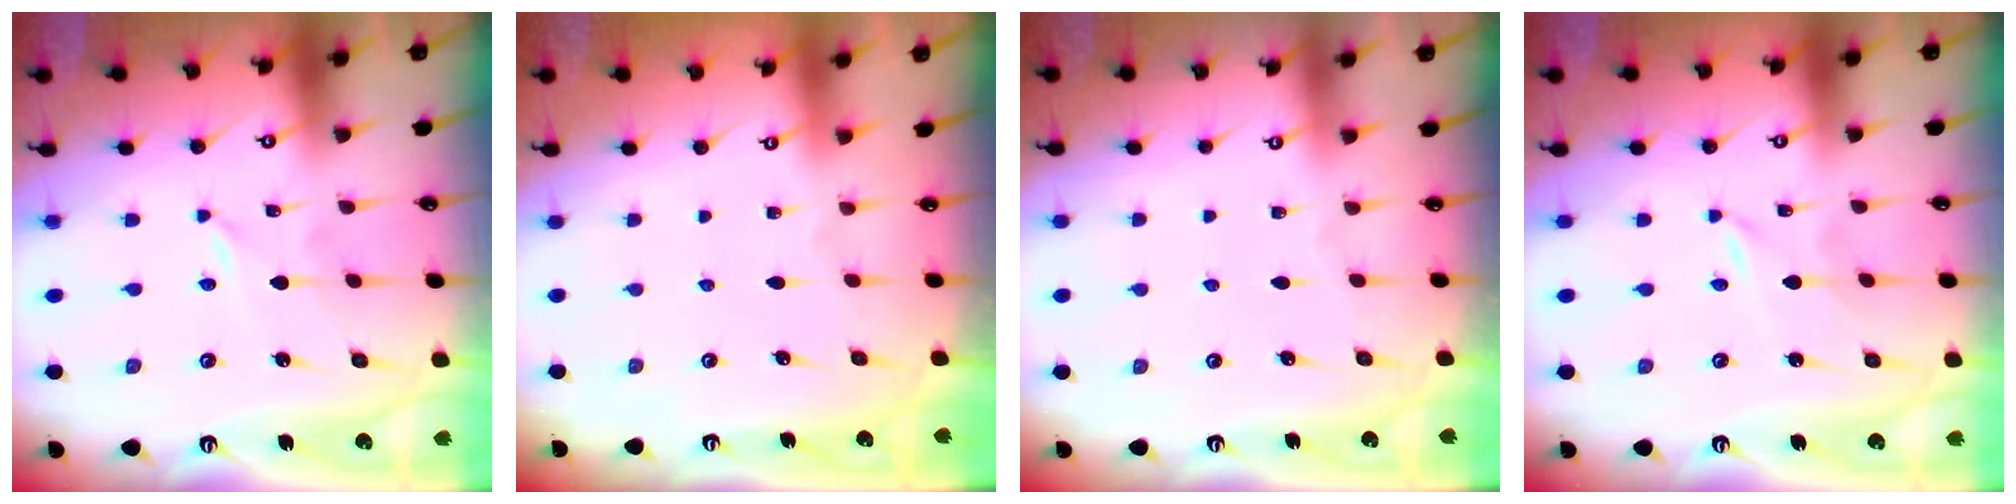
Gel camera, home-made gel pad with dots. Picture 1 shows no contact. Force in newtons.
{"total": 0.0}
{"total": 0.0}
{"total": 0.0}